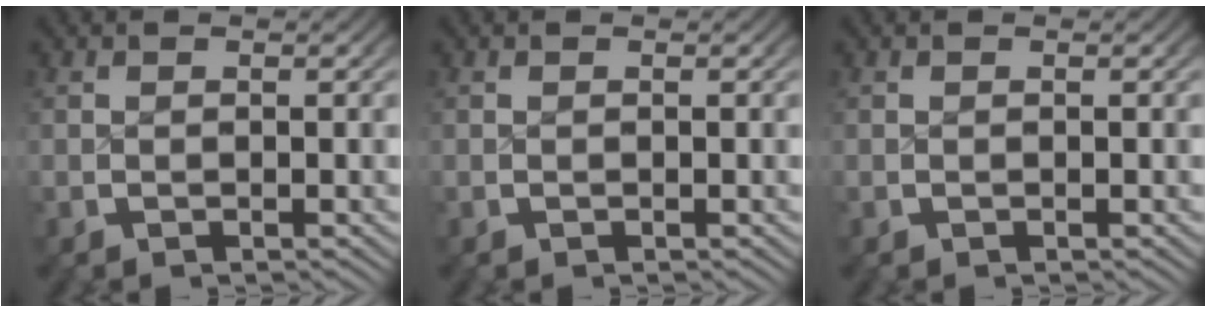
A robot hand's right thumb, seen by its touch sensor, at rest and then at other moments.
{"total": 0.0}
{"total": 0.0}